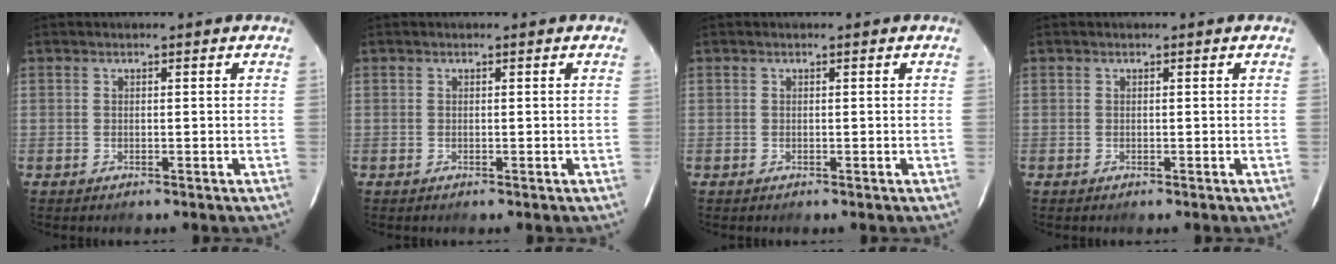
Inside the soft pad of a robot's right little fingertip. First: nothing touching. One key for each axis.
{"total": 0.0}
{"total": 0.0}
{"total": 0.0}